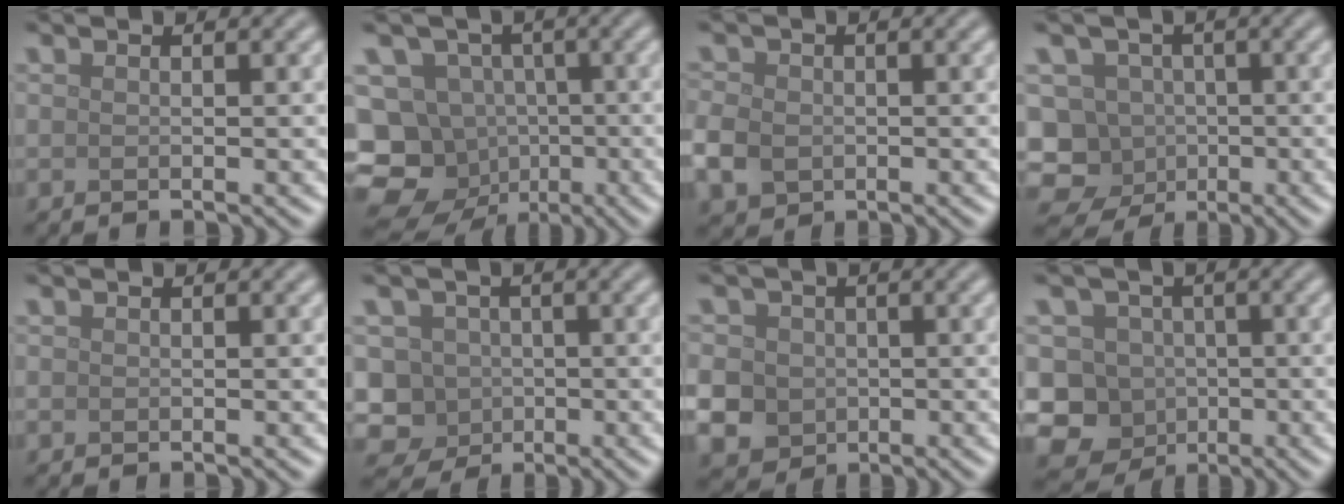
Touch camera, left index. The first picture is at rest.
{"total": 15.2, "force": [-6.3, 13.0, 4.6], "torque": [-0.105, -0.004, -0.106]}
{"total": 3.4, "force": [-0.9, 2.8, 1.8], "torque": [-0.046, -0.005, -0.018]}
{"total": 10.4, "force": [-4.0, 9.2, 2.8], "torque": [-0.045, 0.000, -0.089]}
{"total": 0.0}
{"total": 7.2, "force": [-1.9, 6.7, 1.9], "torque": [-0.032, 0.011, -0.061]}
{"total": 8.9, "force": [-1.2, 8.3, 3.0], "torque": [-0.082, -0.006, -0.051]}
{"total": 10.0, "force": [-2.6, 9.3, 2.8], "torque": [-0.041, 0.012, -0.078]}